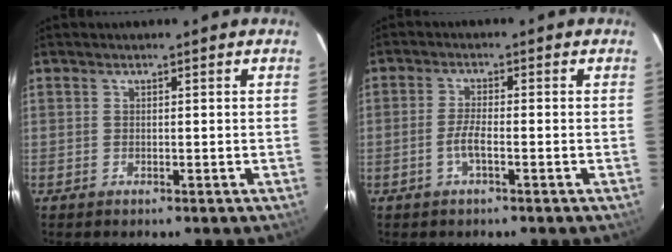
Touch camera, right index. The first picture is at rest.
{"total": 3.3, "force": [-1.4, 0.5, 2.9], "torque": [-0.062, 0.000, -0.029]}